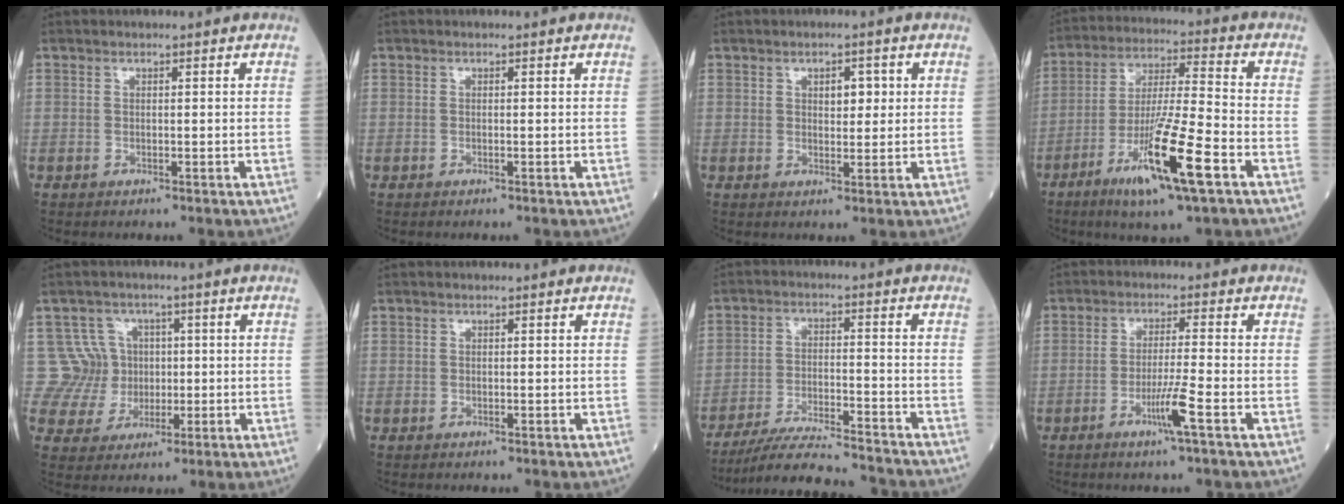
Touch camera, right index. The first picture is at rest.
{"total": 0.0}
{"total": 3.0, "force": [0.9, 1.5, 2.4], "torque": [-0.030, 0.003, 0.012]}
{"total": 14.3, "force": [-6.8, 0.4, 12.5], "torque": [-0.233, -0.024, -0.120]}
{"total": 7.3, "force": [1.3, 7.2, -0.6], "torque": [0.025, 0.025, 0.029]}
{"total": 0.0}
{"total": 14.6, "force": [-13.7, 0.4, 5.1], "torque": [-0.089, -0.013, -0.217]}
{"total": 4.9, "force": [-2.3, -0.8, 4.3], "torque": [-0.084, -0.011, -0.045]}